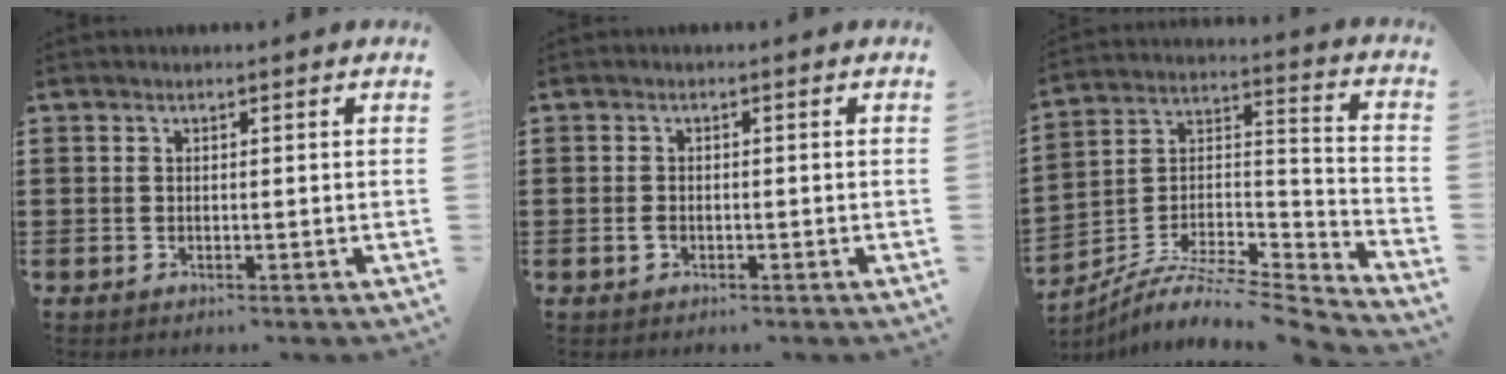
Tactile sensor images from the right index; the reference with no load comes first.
{"total": 1.3, "force": [-0.5, 0.8, 0.8], "torque": [-0.026, -0.004, -0.012]}
{"total": 6.7, "force": [-5.7, 2.0, 2.8], "torque": [-0.063, -0.006, -0.120]}